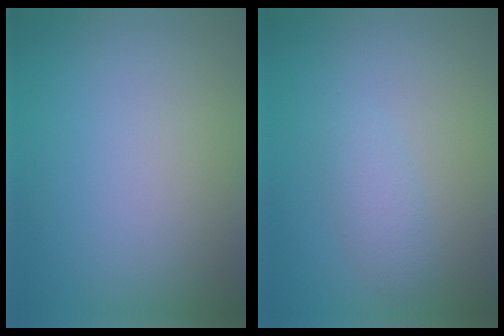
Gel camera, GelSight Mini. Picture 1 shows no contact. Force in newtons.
{"total": 1.7, "press": 1.7, "slide": 0.0}